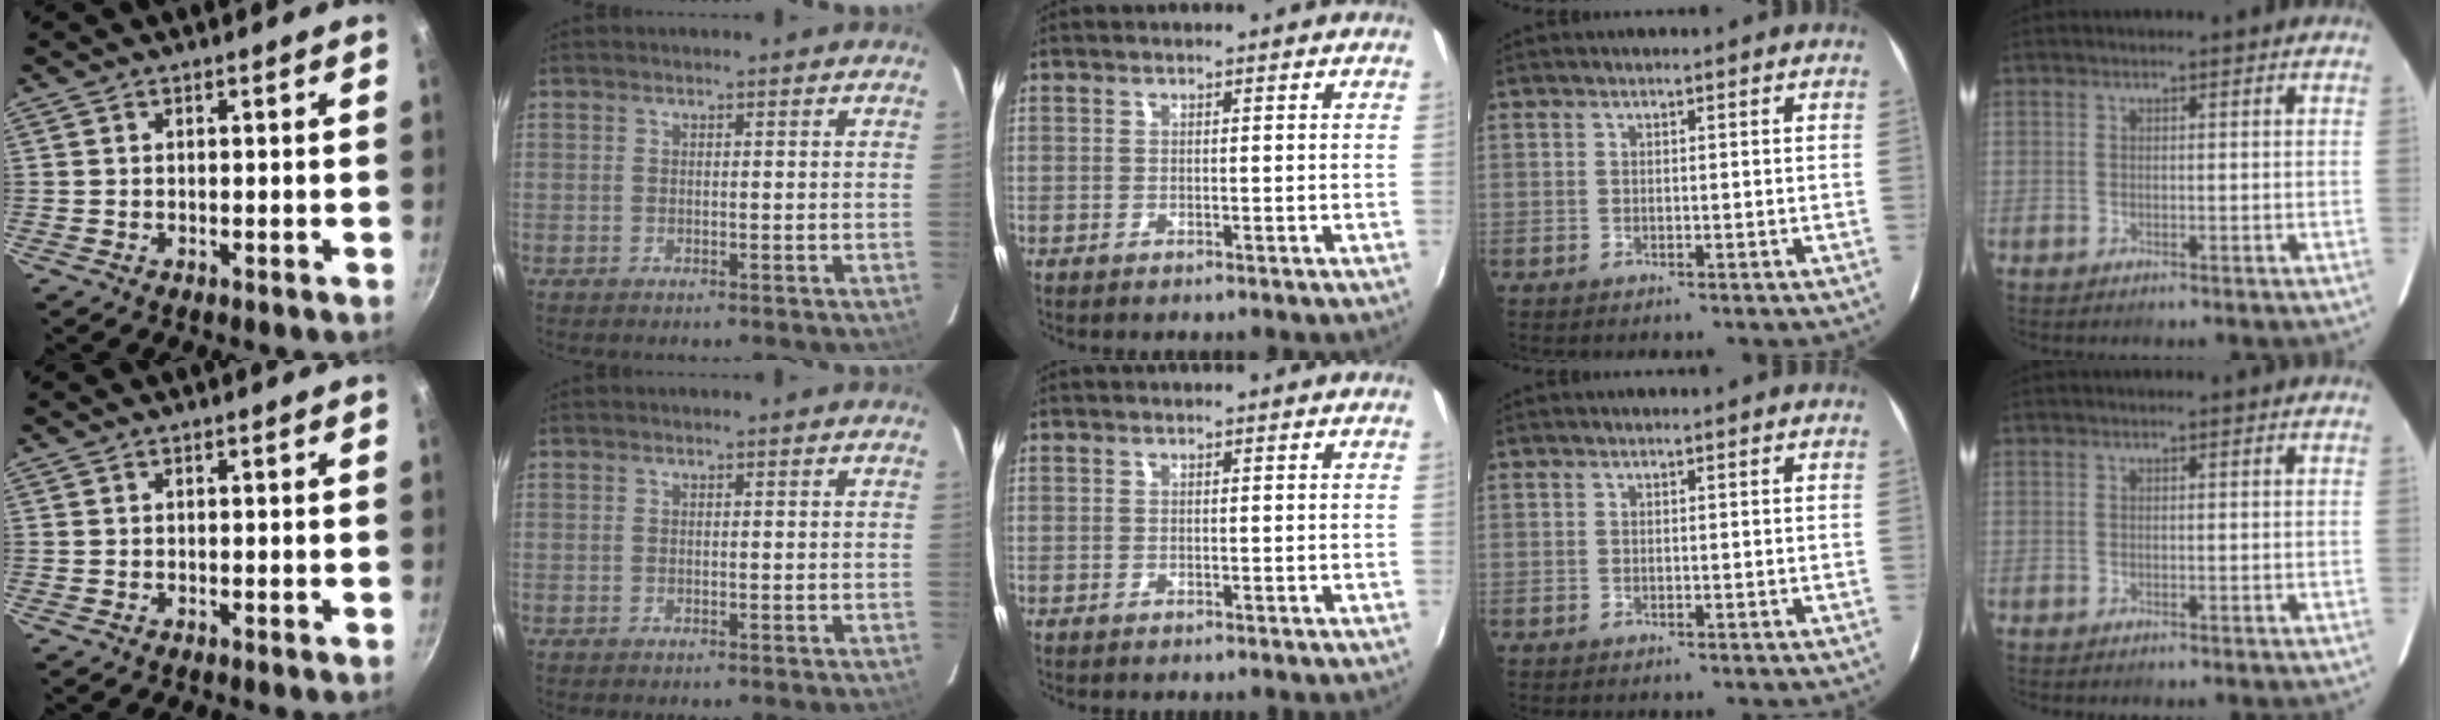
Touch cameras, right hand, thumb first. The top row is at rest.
{}